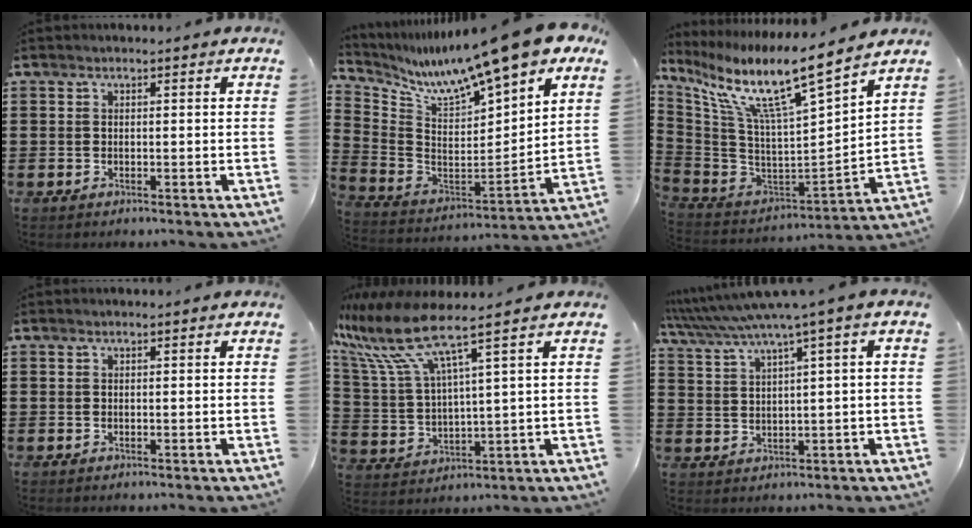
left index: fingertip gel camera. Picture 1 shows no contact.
{"total": 12.9, "force": [11.1, 0.8, 6.5], "torque": [-0.140, -0.081, 0.178]}
{"total": 11.8, "force": [8.7, 0.8, 8.0], "torque": [-0.175, -0.068, 0.139]}
{"total": 0.0}
{"total": 9.2, "force": [6.4, 1.0, 6.6], "torque": [-0.170, -0.040, 0.102]}
{"total": 4.5, "force": [2.6, -0.4, 3.6], "torque": [-0.086, -0.022, 0.039]}